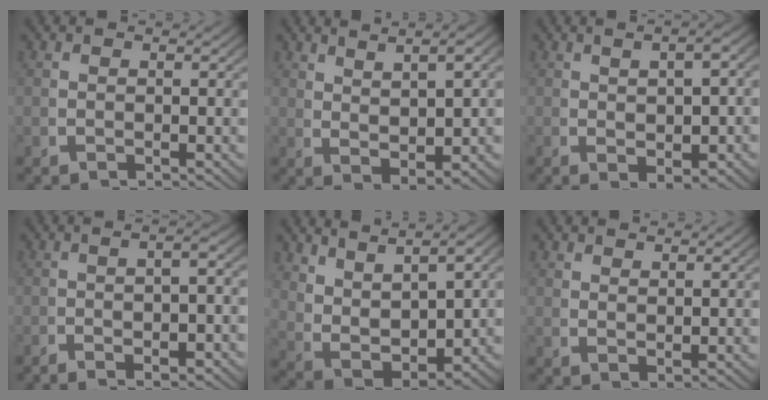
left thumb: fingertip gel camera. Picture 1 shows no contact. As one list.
[{"total": 5.3, "force": [2.5, 2.1, 4.2], "torque": [-0.062, 0.001, 0.052]}, {"total": 4.7, "force": [0.7, 2.2, 4.2], "torque": [-0.046, 0.007, 0.014]}, {"total": 3.8, "force": [-1.2, 0.9, 3.5], "torque": [-0.059, 0.004, -0.022]}, {"total": 8.9, "force": [1.9, 6.0, 6.3], "torque": [-0.140, -0.028, 0.050]}, {"total": 1.4, "force": [1.4, 0.0, 0.4], "torque": [-0.005, -0.004, 0.035]}]